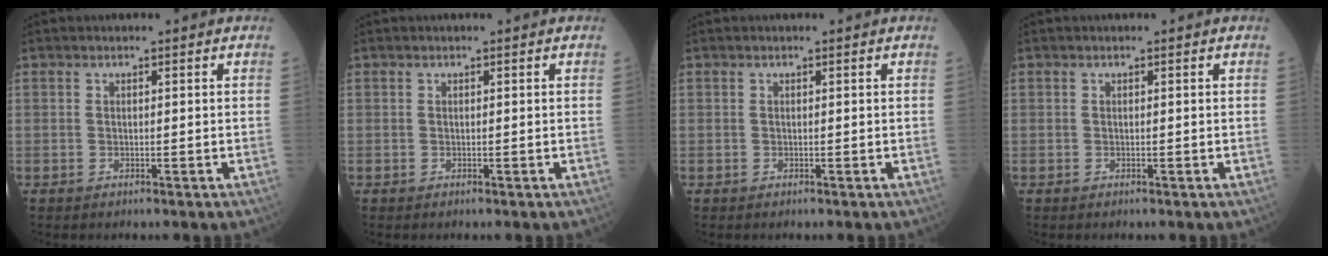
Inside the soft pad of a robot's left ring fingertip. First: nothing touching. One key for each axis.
{"total": 0.0}
{"total": 0.0}
{"total": 0.0}